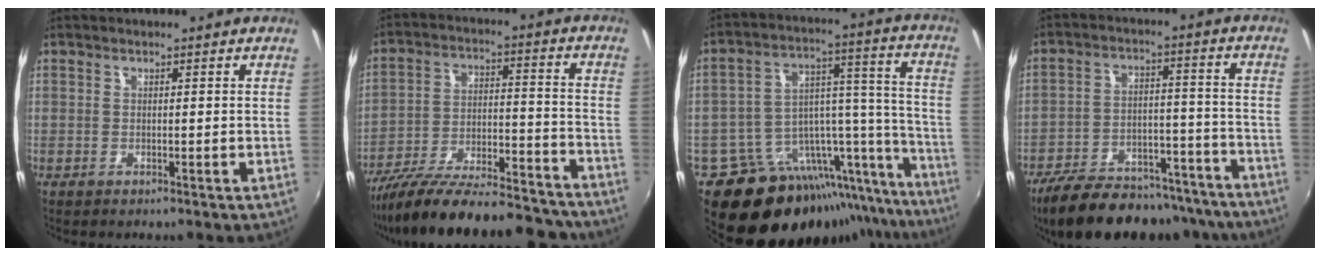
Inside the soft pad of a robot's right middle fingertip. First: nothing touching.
{"total": 27.5, "force": [-23.5, 7.0, 12.4], "torque": [-0.219, -0.016, -0.332]}
{"total": 26.0, "force": [-20.2, 11.7, 11.5], "torque": [-0.150, 0.052, -0.282]}
{"total": 25.5, "force": [-21.6, 9.0, 10.4], "torque": [-0.199, 0.009, -0.281]}